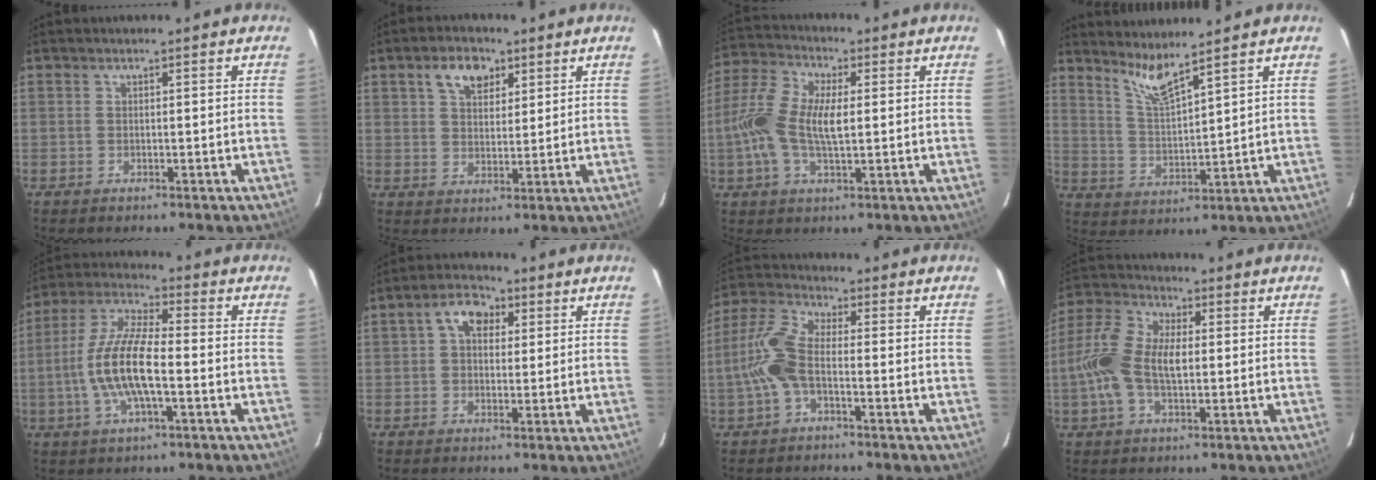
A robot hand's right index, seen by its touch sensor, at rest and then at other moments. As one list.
[{"total": 6.4, "force": [3.4, 3.9, 3.7], "torque": [-0.058, 0.014, 0.060]}, {"total": 11.9, "force": [0.1, 5.1, 10.7], "torque": [-0.230, 0.014, -0.006]}, {"total": 6.4, "force": [5.5, -0.2, 3.4], "torque": [-0.070, -0.011, 0.113]}, {"total": 13.1, "force": [-2.7, 3.9, 12.3], "torque": [-0.254, 0.003, -0.055]}, {"total": 5.9, "force": [1.7, 4.2, 3.7], "torque": [-0.065, 0.022, 0.027]}, {"total": 8.6, "force": [-2.1, 3.5, 7.5], "torque": [-0.178, 0.015, -0.046]}, {"total": 11.8, "force": [-0.6, 6.2, 10.1], "torque": [-0.223, 0.017, -0.014]}]